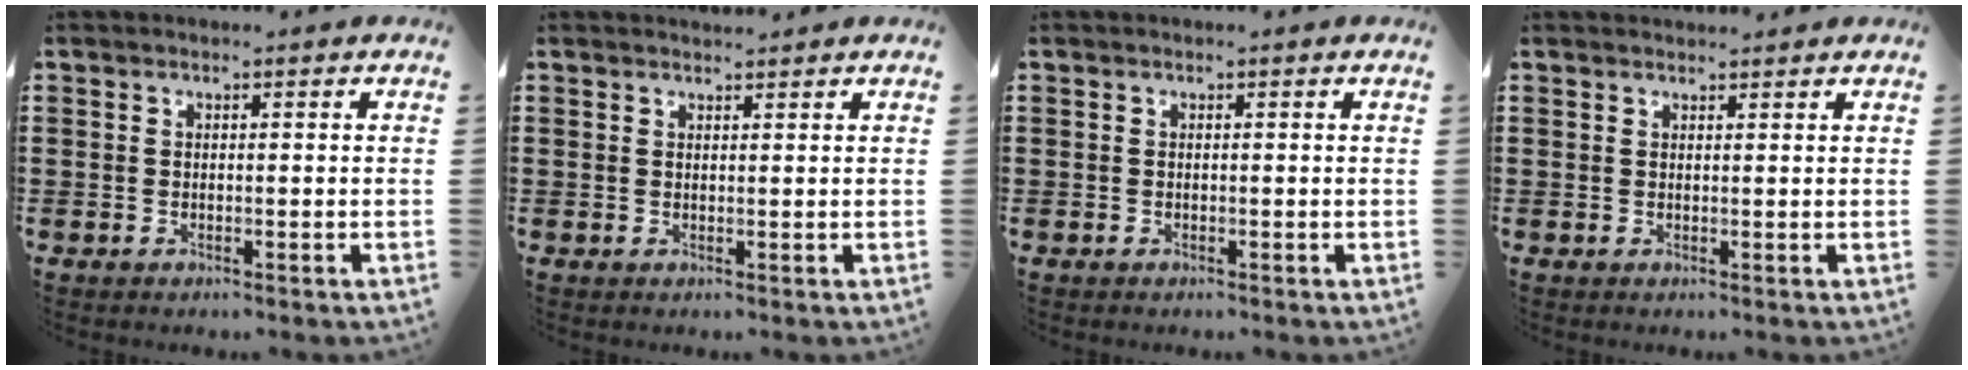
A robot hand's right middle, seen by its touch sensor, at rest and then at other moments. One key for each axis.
{"total": 1.1, "fx": 1.1, "fy": 0.2, "fz": -0.1, "tx": -0.002, "ty": -0.001, "tz": 0.021}
{"total": 0.0}
{"total": 1.0, "fx": 1.0, "fy": 0.0, "fz": 0.0, "tx": -0.003, "ty": -0.003, "tz": 0.021}